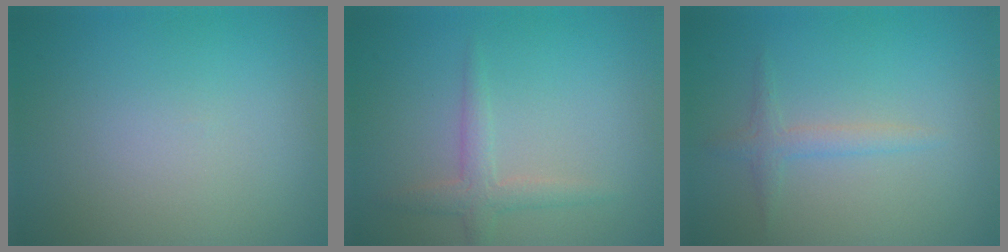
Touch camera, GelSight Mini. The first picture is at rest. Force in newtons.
{"total": 1.9, "press": 1.9, "slide": 0.1}
{"total": 1.5, "press": 1.5, "slide": 0.1}